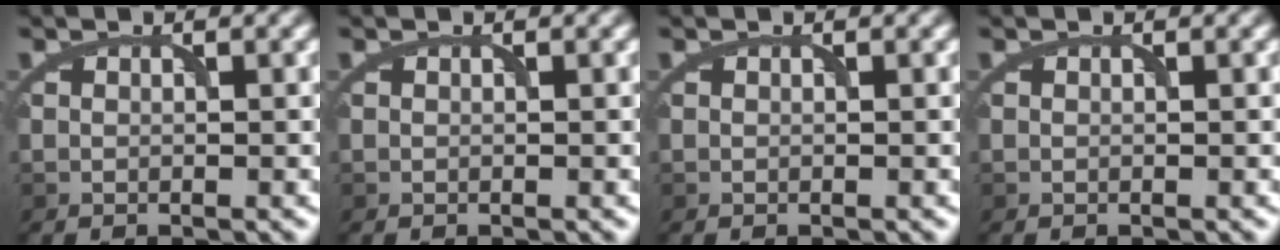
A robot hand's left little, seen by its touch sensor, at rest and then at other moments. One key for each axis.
{"total": 0.0}
{"total": 0.0}
{"total": 0.0}